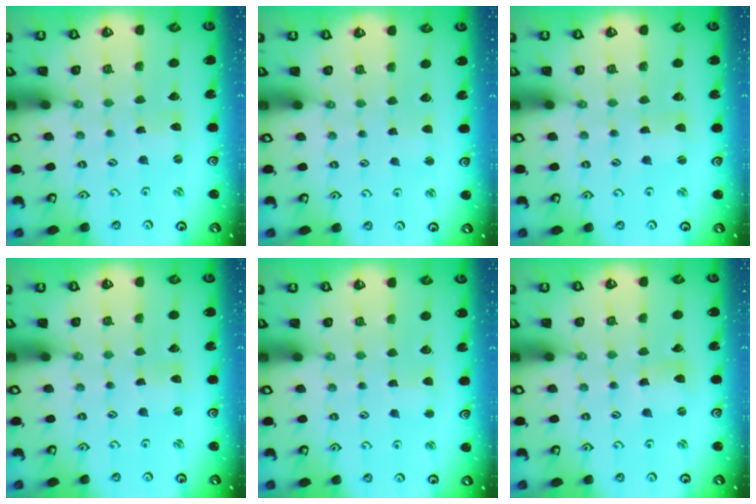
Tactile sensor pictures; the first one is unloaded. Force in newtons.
{"total": 1.4, "press": 1.3, "slide": 0.3}
{"total": 0.8, "press": 0.8, "slide": 0.2}
{"total": 0.0}
{"total": 2.3, "press": 2.3, "slide": 0.2}
{"total": 3.2, "press": 3.2, "slide": 0.2}